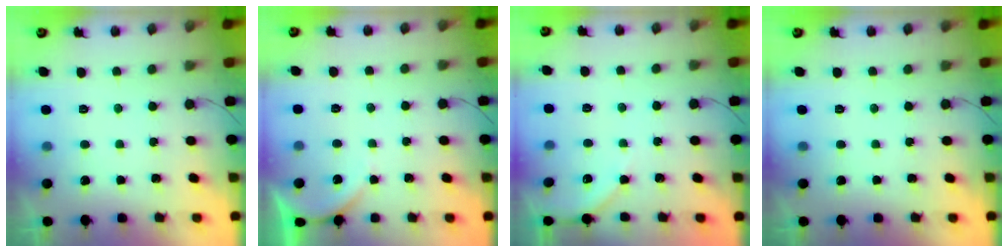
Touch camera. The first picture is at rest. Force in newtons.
{"total": 3.8, "press": 3.8, "slide": 0.5}
{"total": 4.2, "press": 4.1, "slide": 0.6}
{"total": 0.0}